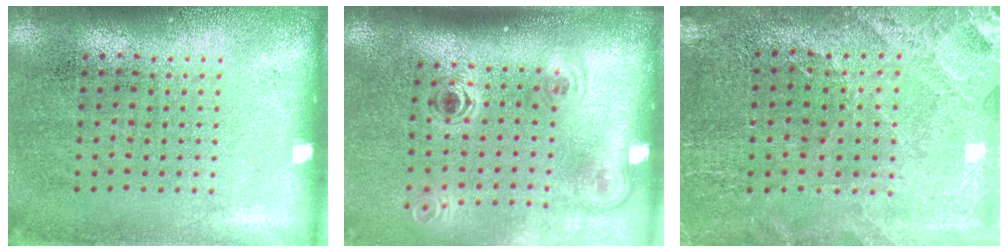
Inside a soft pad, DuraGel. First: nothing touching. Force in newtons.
{"total": 2.0, "press": 1.4, "slide": 1.5}
{"total": 1.0, "press": 1.0, "slide": 0.1}